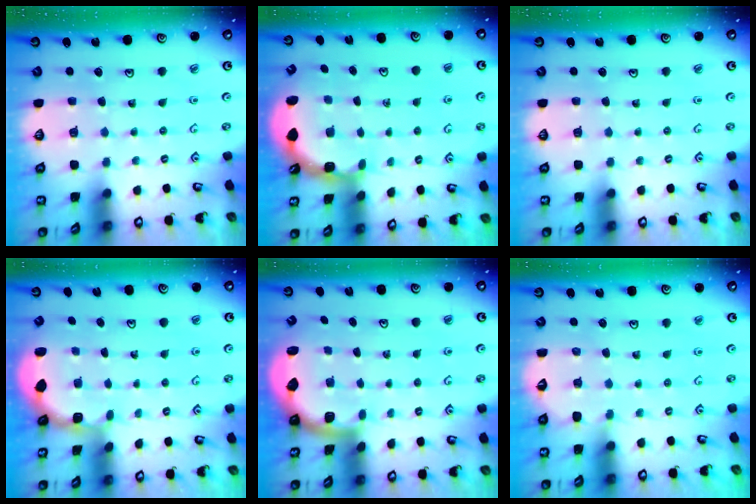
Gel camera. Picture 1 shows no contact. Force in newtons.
{"total": 2.7, "press": 2.7, "slide": 0.6}
{"total": 0.0}
{"total": 1.8, "press": 1.7, "slide": 0.7}
{"total": 1.9, "press": 1.8, "slide": 0.5}
{"total": 5.2, "press": 4.8, "slide": 1.8}